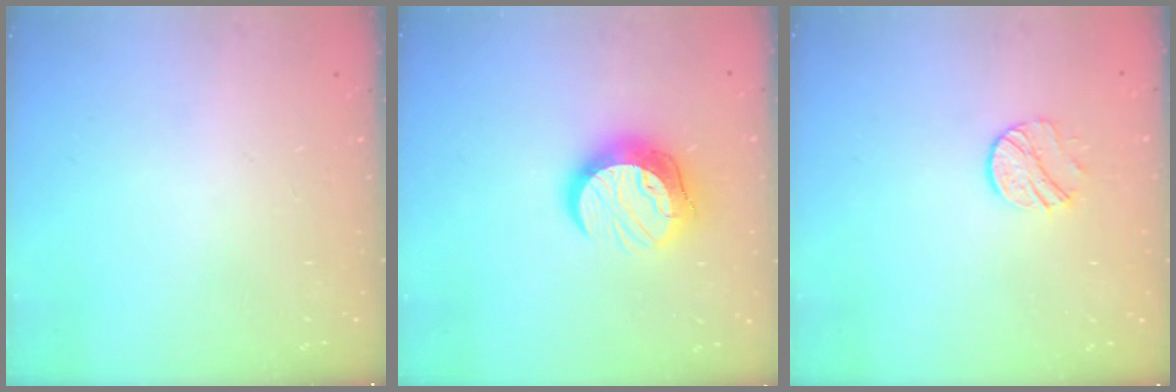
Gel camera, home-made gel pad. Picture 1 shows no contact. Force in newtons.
{"total": 12.8, "press": 12.8, "slide": 1.1}
{"total": 8.3, "press": 8.3, "slide": 0.8}